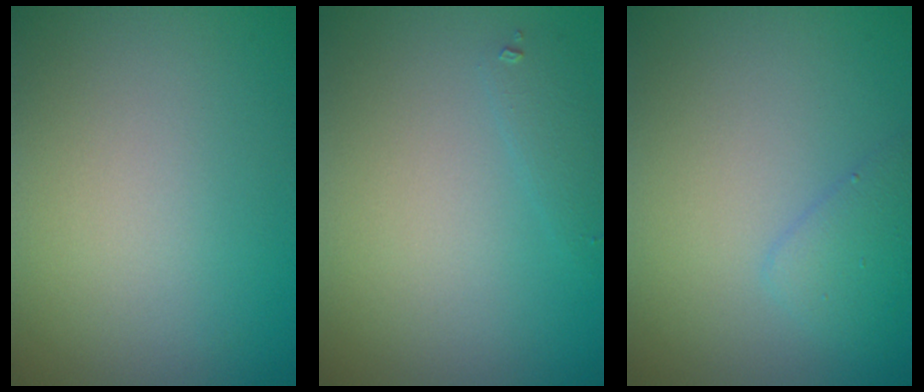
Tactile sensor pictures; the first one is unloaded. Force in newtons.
{"total": 1.1, "press": 1.1, "slide": 0.1}
{"total": 1.9, "press": 1.9, "slide": 0.0}